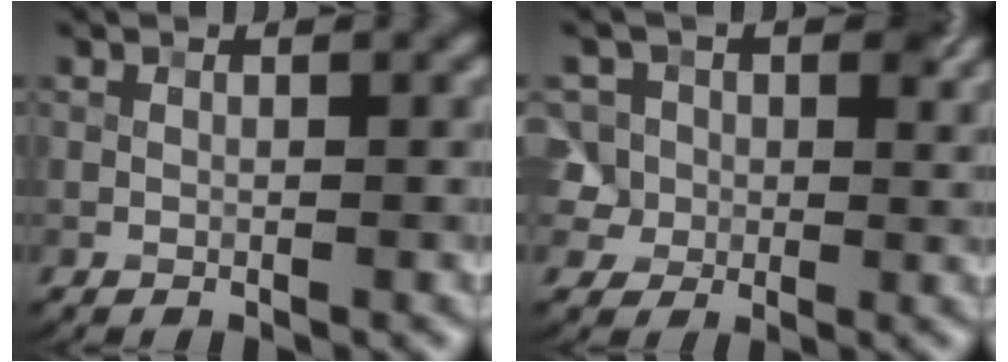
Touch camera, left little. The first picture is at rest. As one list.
[{"total": 7.3, "force": [2.3, 6.3, 2.9], "torque": [-0.050, 0.017, 0.023]}]